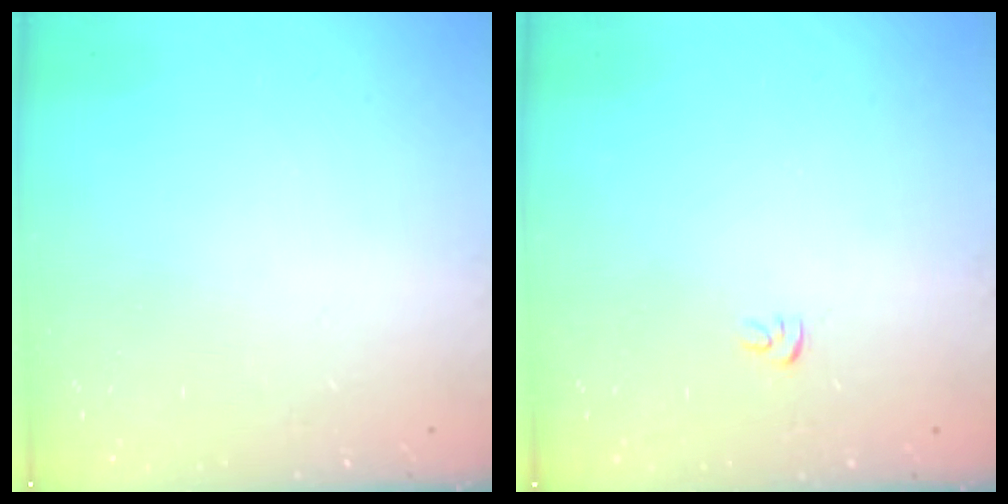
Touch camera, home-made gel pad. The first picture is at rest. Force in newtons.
{"total": 4.1, "press": 4.1, "slide": 0.4}